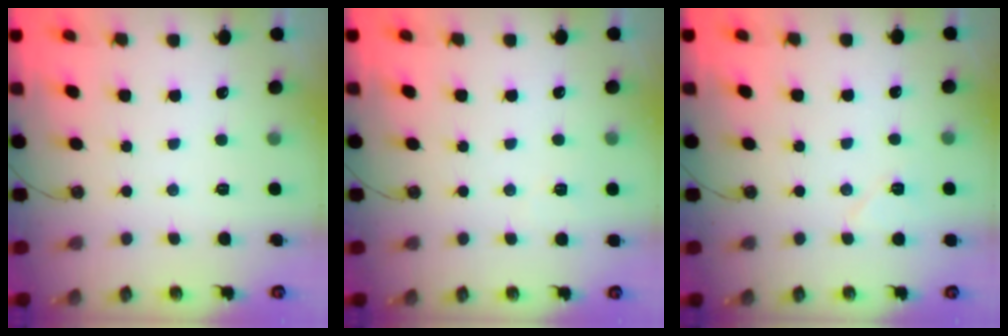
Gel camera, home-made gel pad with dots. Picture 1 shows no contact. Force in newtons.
{"total": 2.6, "press": 2.5, "slide": 0.8}
{"total": 6.6, "press": 6.1, "slide": 2.6}